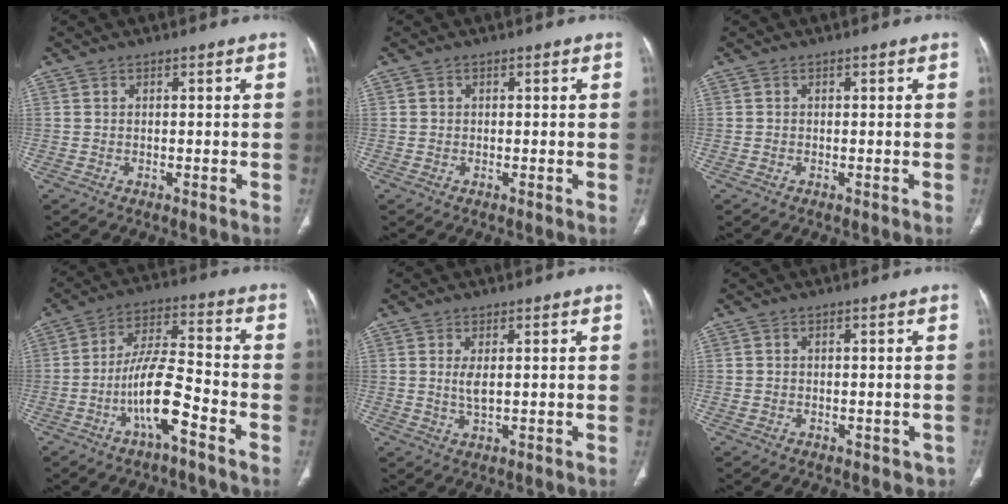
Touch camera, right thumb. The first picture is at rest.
{"total": 0.6, "force": [0.2, 0.5, 0.1], "torque": [0.000, 0.001, 0.004]}
{"total": 0.0}
{"total": 10.9, "force": [-5.3, 2.6, 9.2], "torque": [-0.181, 0.040, -0.097]}
{"total": 2.7, "force": [0.6, 0.9, 2.5], "torque": [-0.055, -0.010, 0.018]}
{"total": 2.9, "force": [-0.7, 2.5, 1.3], "torque": [-0.002, 0.009, 0.001]}